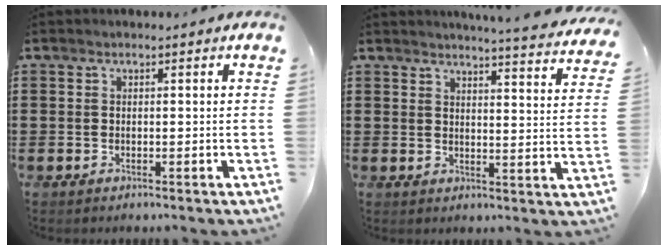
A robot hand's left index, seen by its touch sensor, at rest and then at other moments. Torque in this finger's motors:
{"motor_torque": [1.42, -0.72, 0.24, 0.09]}